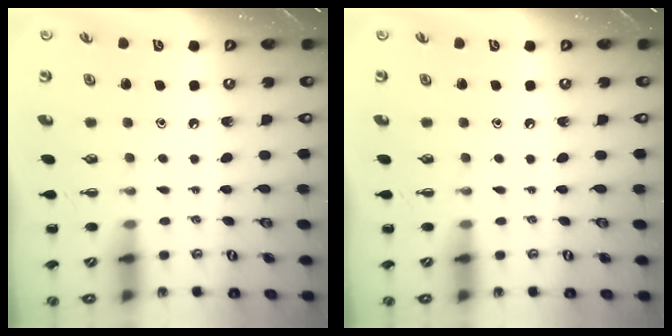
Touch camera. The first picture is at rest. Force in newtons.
{"total": 0.0}